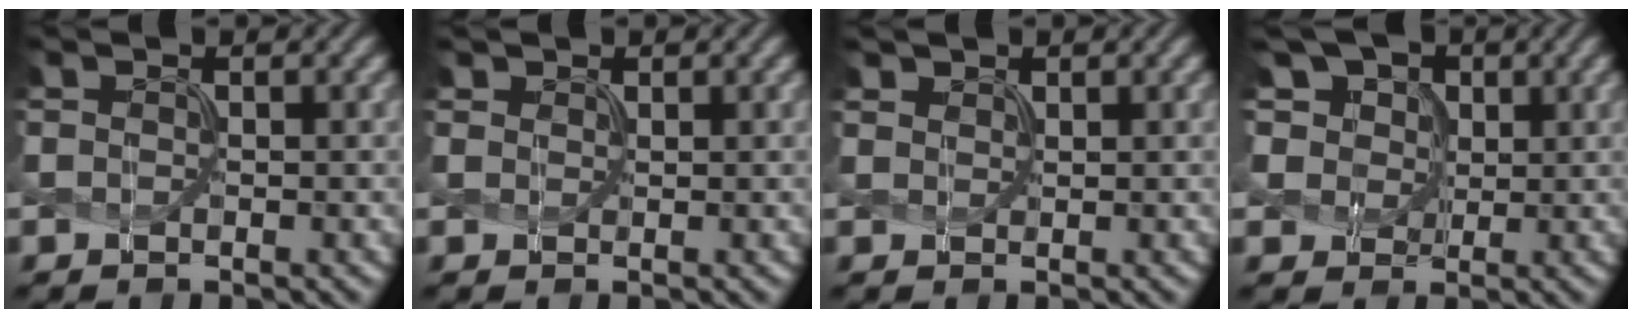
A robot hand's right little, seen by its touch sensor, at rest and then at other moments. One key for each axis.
{"total": 1.0, "fx": 0.3, "fy": 0.0, "fz": -1.0, "tx": 0.016, "ty": 0.001, "tz": 0.016}
{"total": 1.1, "fx": 0.7, "fy": 0.0, "fz": -0.9, "tx": 0.011, "ty": 0.003, "tz": 0.025}
{"total": 8.0, "fx": 4.4, "fy": 6.0, "fz": 3.1, "tx": -0.069, "ty": 0.024, "tz": 0.062}